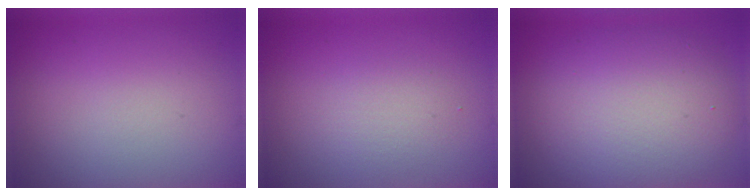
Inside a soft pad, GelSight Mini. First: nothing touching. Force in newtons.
{"total": 1.9, "press": 1.9, "slide": 0.1}
{"total": 8.6, "press": 8.5, "slide": 0.8}